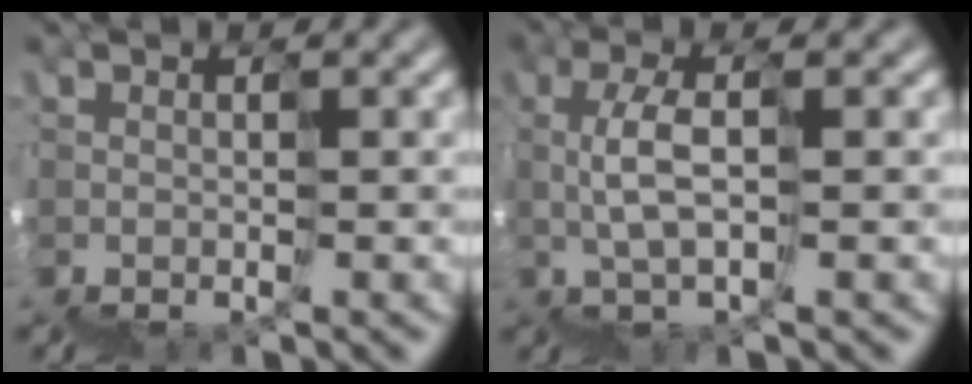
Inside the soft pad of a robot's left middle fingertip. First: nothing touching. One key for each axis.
{"total": 3.0, "fx": 2.5, "fy": -1.3, "fz": -0.7, "tx": 0.000, "ty": 0.044, "tz": 0.033}